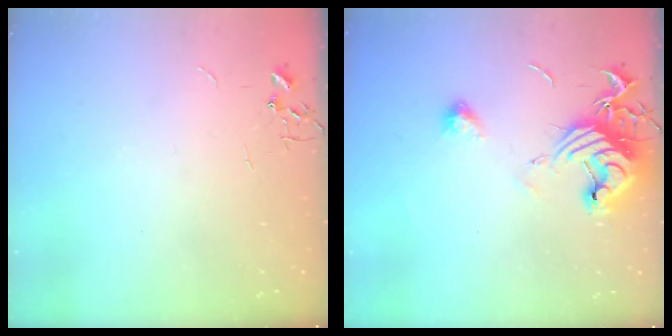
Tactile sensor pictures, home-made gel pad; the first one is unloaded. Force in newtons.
{"total": 14.6, "press": 14.5, "slide": 1.6}